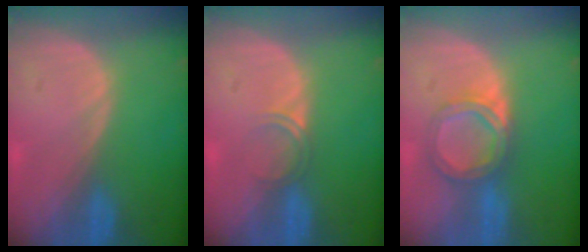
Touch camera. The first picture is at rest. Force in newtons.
{"total": 1.8, "press": 1.5, "slide": 1.1}
{"total": 5.6, "press": 5.3, "slide": 1.9}